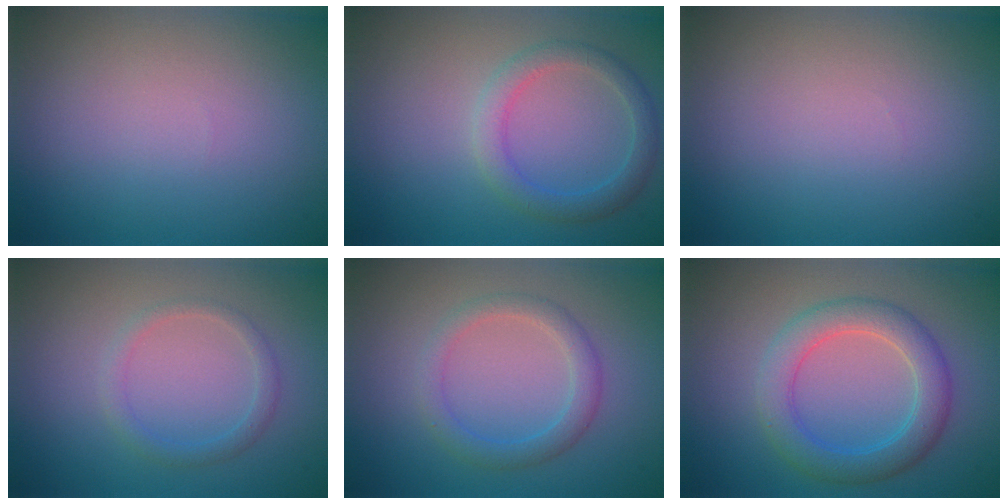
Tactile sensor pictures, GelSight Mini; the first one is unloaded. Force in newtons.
{"total": 2.7, "press": 2.7, "slide": 0.2}
{"total": 0.0}
{"total": 1.6, "press": 1.6, "slide": 0.0}
{"total": 2.5, "press": 2.5, "slide": 0.2}
{"total": 4.4, "press": 4.4, "slide": 0.2}